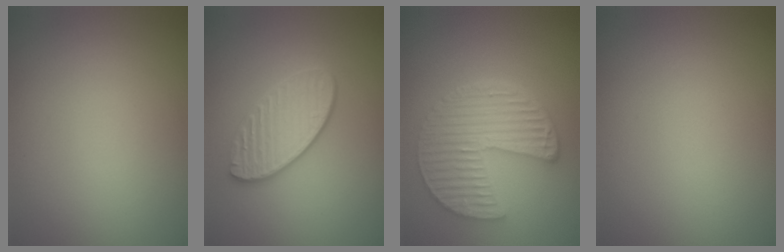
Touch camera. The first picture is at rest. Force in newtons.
{"total": 3.5, "press": 3.2, "slide": 1.4}
{"total": 4.9, "press": 4.2, "slide": 2.5}
{"total": 0.0}